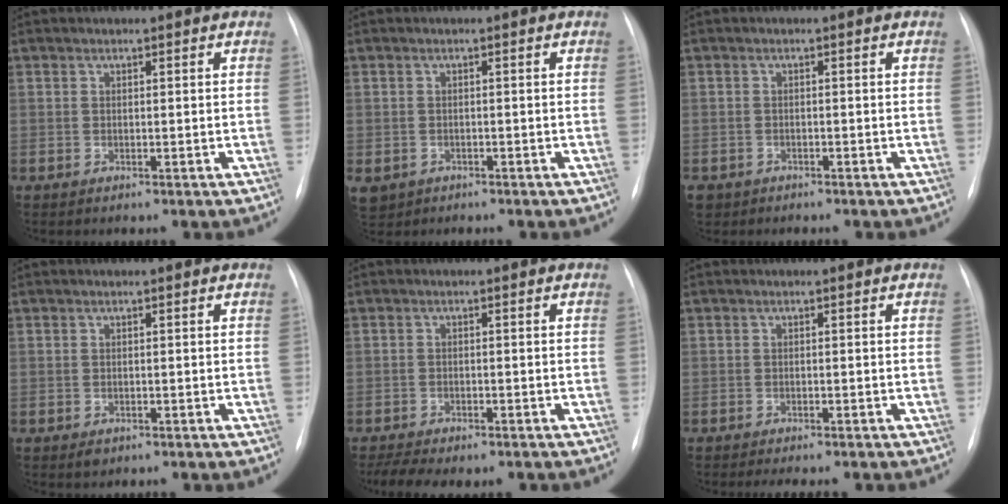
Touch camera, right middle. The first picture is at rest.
{"total": 4.7, "force": [-2.5, 3.8, 1.1], "torque": [-0.024, 0.000, -0.035]}
{"total": 3.2, "force": [-2.4, 2.1, 0.5], "torque": [-0.009, 0.000, -0.037]}
{"total": 1.0, "force": [-0.6, 0.7, 0.5], "torque": [-0.008, 0.000, -0.003]}
{"total": 6.7, "force": [-5.4, 2.2, 3.4], "torque": [-0.054, -0.001, -0.073]}
{"total": 4.4, "force": [-3.7, 1.0, 2.2], "torque": [-0.022, -0.005, -0.044]}